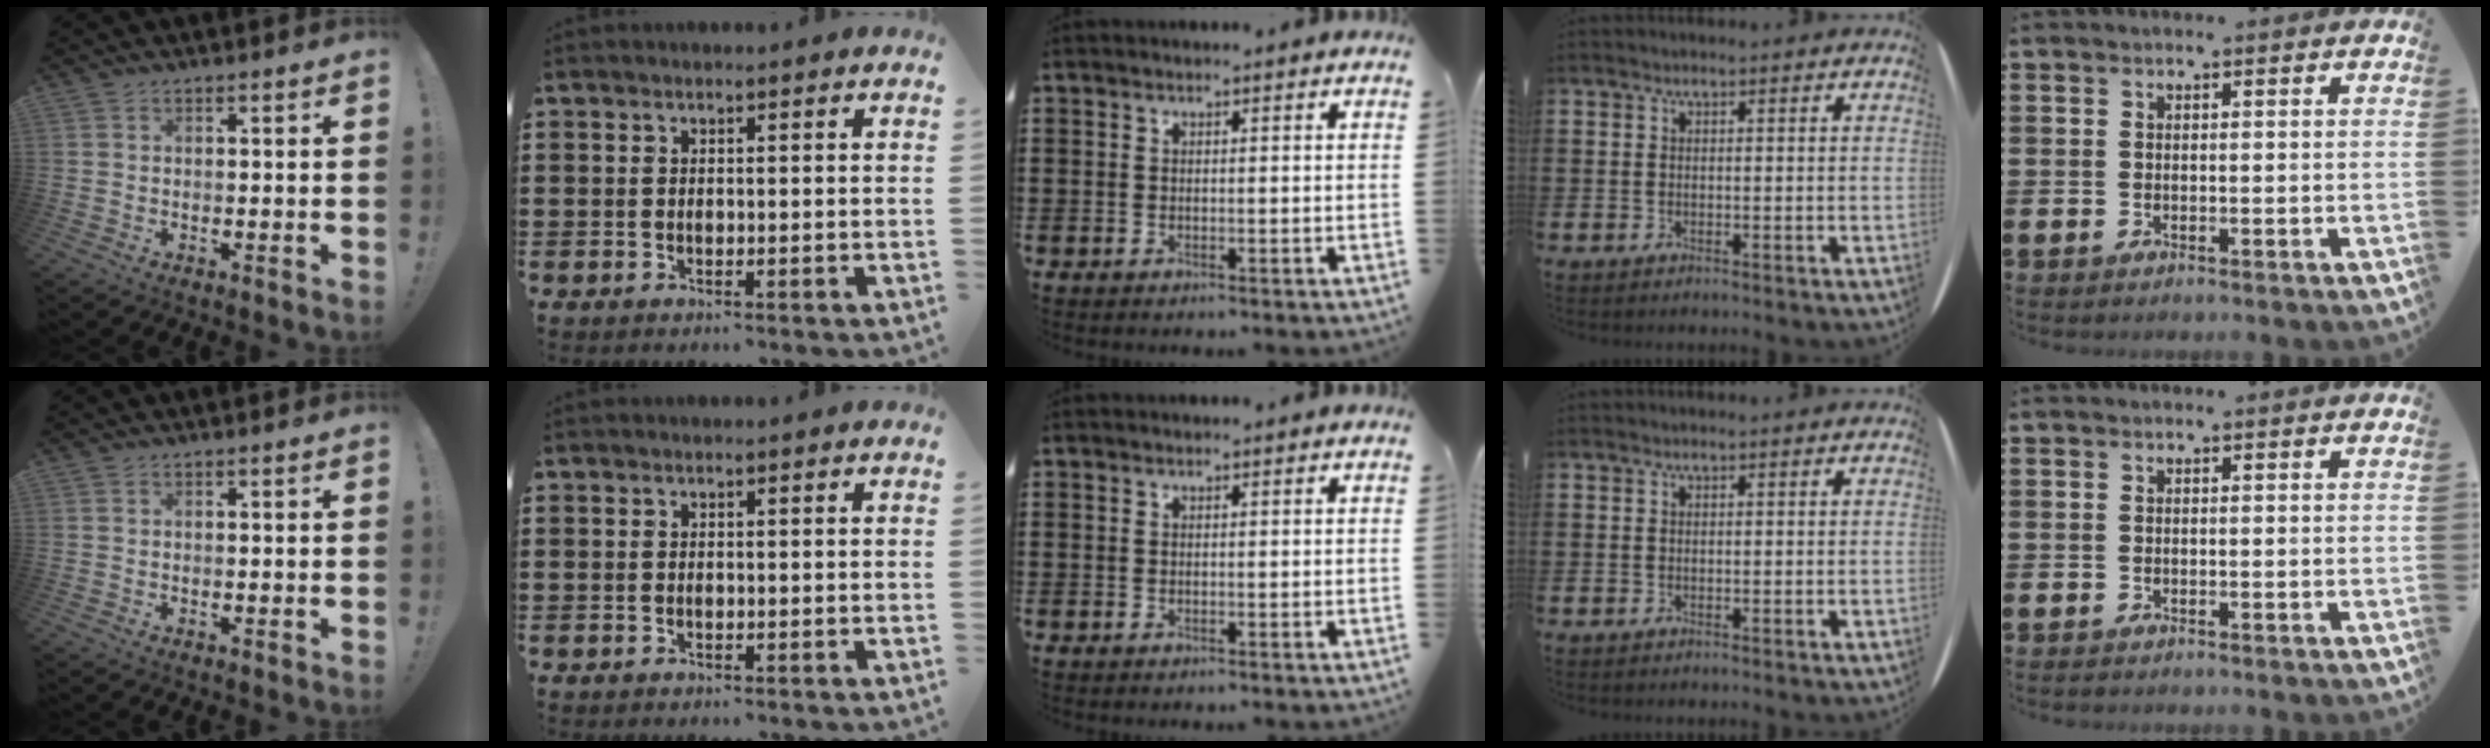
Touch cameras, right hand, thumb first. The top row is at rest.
{}